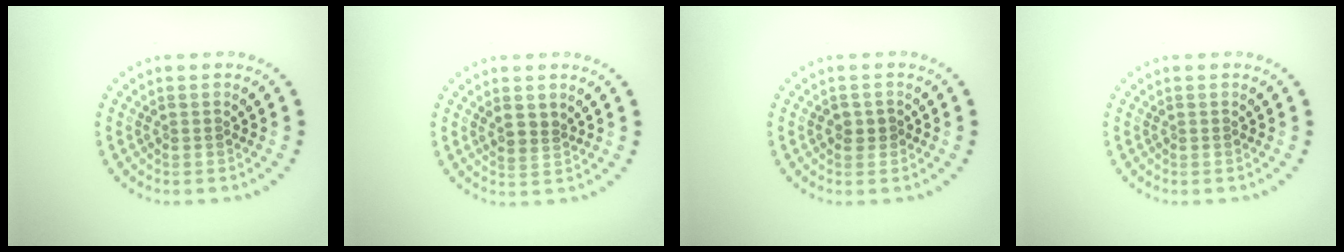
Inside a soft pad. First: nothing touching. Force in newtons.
{"total": 1.5, "press": 1.4, "slide": 0.6}
{"total": 1.3, "press": 1.2, "slide": 0.5}
{"total": 0.0}